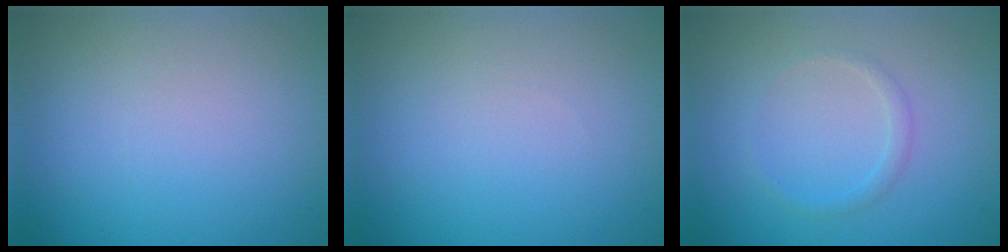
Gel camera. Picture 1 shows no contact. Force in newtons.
{"total": 0.0}
{"total": 1.1, "press": 1.1, "slide": 0.0}